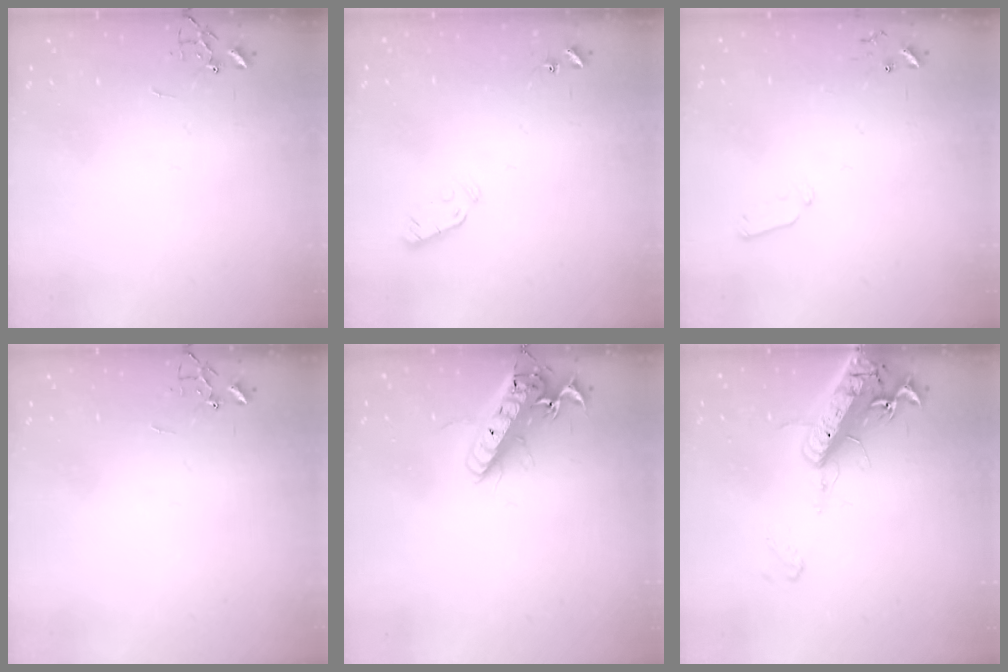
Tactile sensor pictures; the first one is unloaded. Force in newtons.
{"total": 3.8, "press": 3.7, "slide": 0.9}
{"total": 6.0, "press": 5.9, "slide": 1.0}
{"total": 0.0}
{"total": 18.2, "press": 18.0, "slide": 3.0}
{"total": 18.9, "press": 18.5, "slide": 3.7}